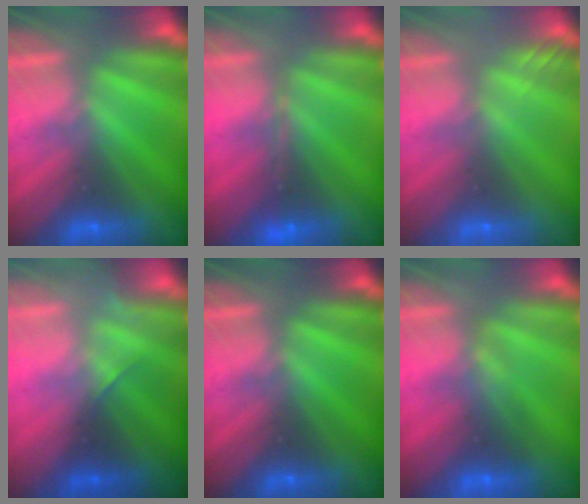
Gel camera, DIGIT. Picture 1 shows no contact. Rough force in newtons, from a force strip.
{"total": 1.7}
{"total": 2.0}
{"total": 1.9}
{"total": 0.0}
{"total": 1.6}